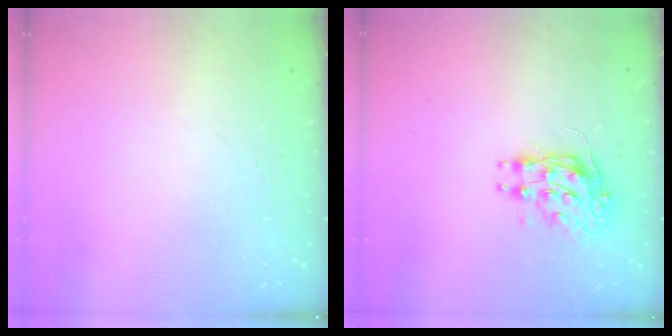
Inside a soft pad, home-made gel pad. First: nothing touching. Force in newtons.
{"total": 9.3, "press": 9.3, "slide": 0.1}